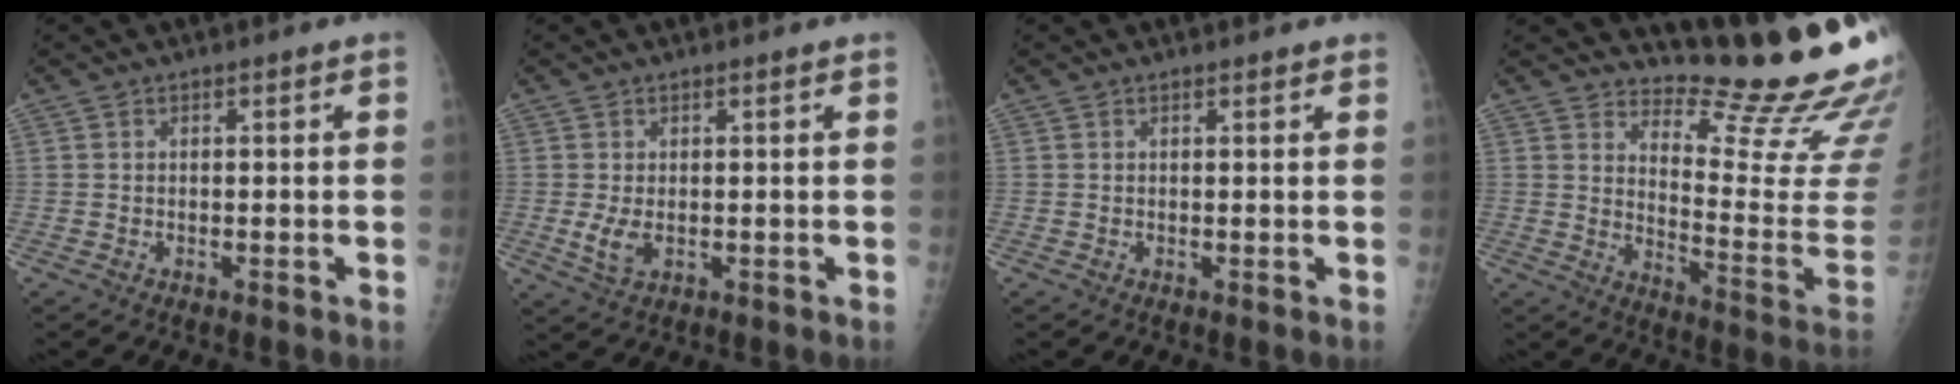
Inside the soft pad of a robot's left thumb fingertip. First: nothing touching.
{"total": 3.4, "force": [0.2, 1.8, 2.9], "torque": [-0.060, -0.010, 0.010]}
{"total": 1.0, "force": [0.9, 0.3, 0.3], "torque": [-0.003, -0.001, 0.013]}
{"total": 18.0, "force": [16.5, 1.5, 6.9], "torque": [-0.066, -0.197, 0.215]}